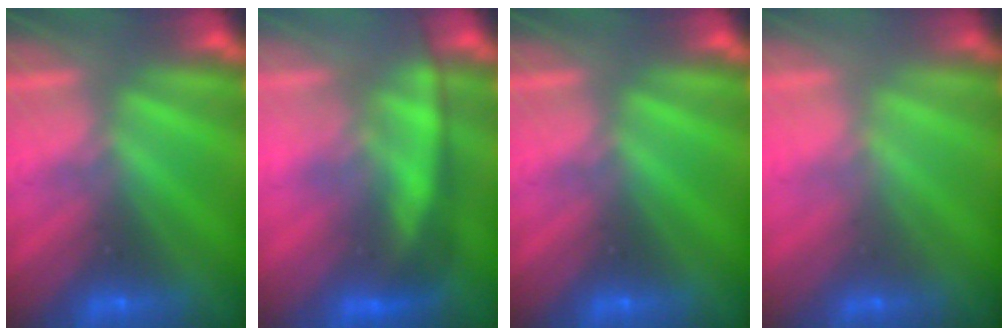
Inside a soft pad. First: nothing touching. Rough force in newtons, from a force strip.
{"total": 2.9}
{"total": 0.0}
{"total": 2.0}